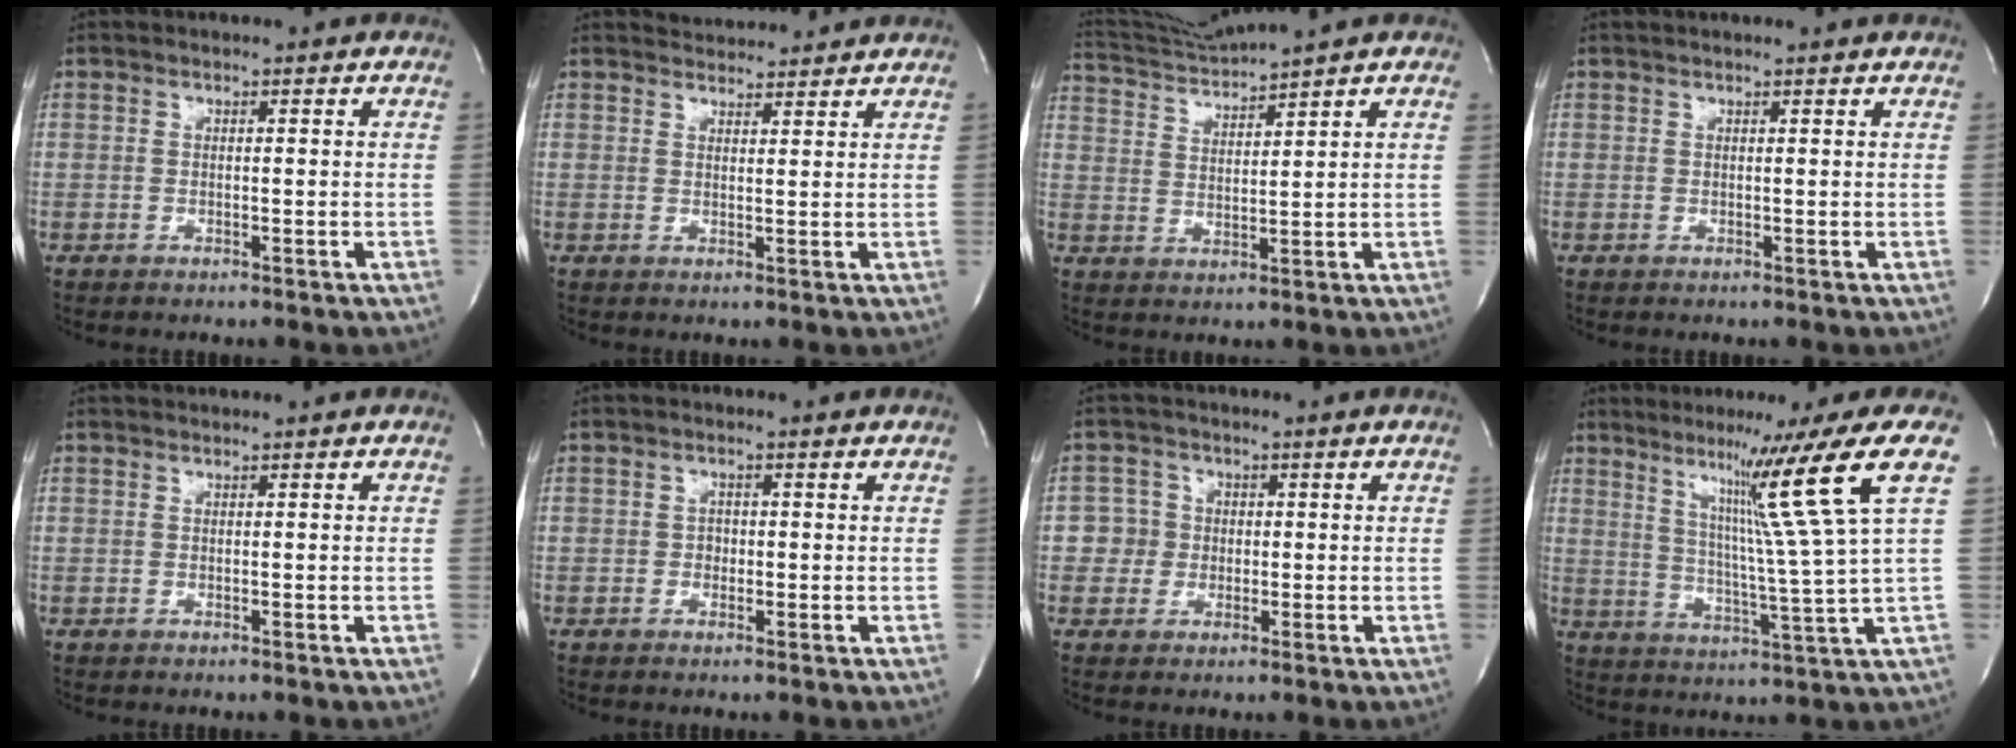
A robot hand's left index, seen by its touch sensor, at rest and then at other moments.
{"total": 4.2, "force": [4.1, 0.4, 0.0], "torque": [-0.011, 0.013, 0.057]}
{"total": 7.1, "force": [6.7, -1.7, 1.5], "torque": [-0.040, 0.008, 0.131]}
{"total": 2.9, "force": [2.7, -0.1, 1.0], "torque": [-0.015, 0.015, 0.029]}
{"total": 1.5, "force": [1.4, -0.3, 0.3], "torque": [-0.004, 0.013, 0.024]}
{"total": 0.9, "force": [-0.2, 0.8, 0.4], "torque": [-0.003, -0.001, -0.006]}
{"total": 3.3, "force": [-0.1, 3.3, -0.1], "torque": [0.014, 0.004, -0.002]}
{"total": 14.6, "force": [7.1, -4.6, 11.9], "torque": [-0.167, -0.039, 0.103]}